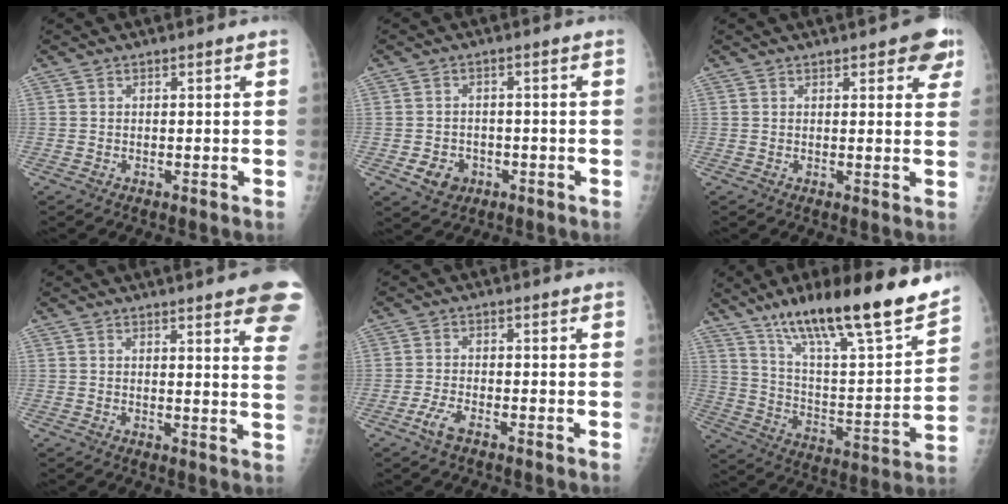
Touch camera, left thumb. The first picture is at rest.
{"total": 4.6, "force": [-1.8, 3.8, 1.8], "torque": [-0.015, 0.007, -0.022]}
{"total": 6.0, "force": [3.4, 2.4, 4.3], "torque": [-0.023, -0.010, 0.033]}
{"total": 13.8, "force": [9.1, 2.4, 10.2], "torque": [-0.103, -0.032, 0.089]}
{"total": 3.1, "force": [-1.9, 1.0, 2.1], "torque": [-0.052, 0.008, -0.040]}
{"total": 24.8, "force": [18.2, 4.2, 16.3], "torque": [-0.238, -0.073, 0.303]}